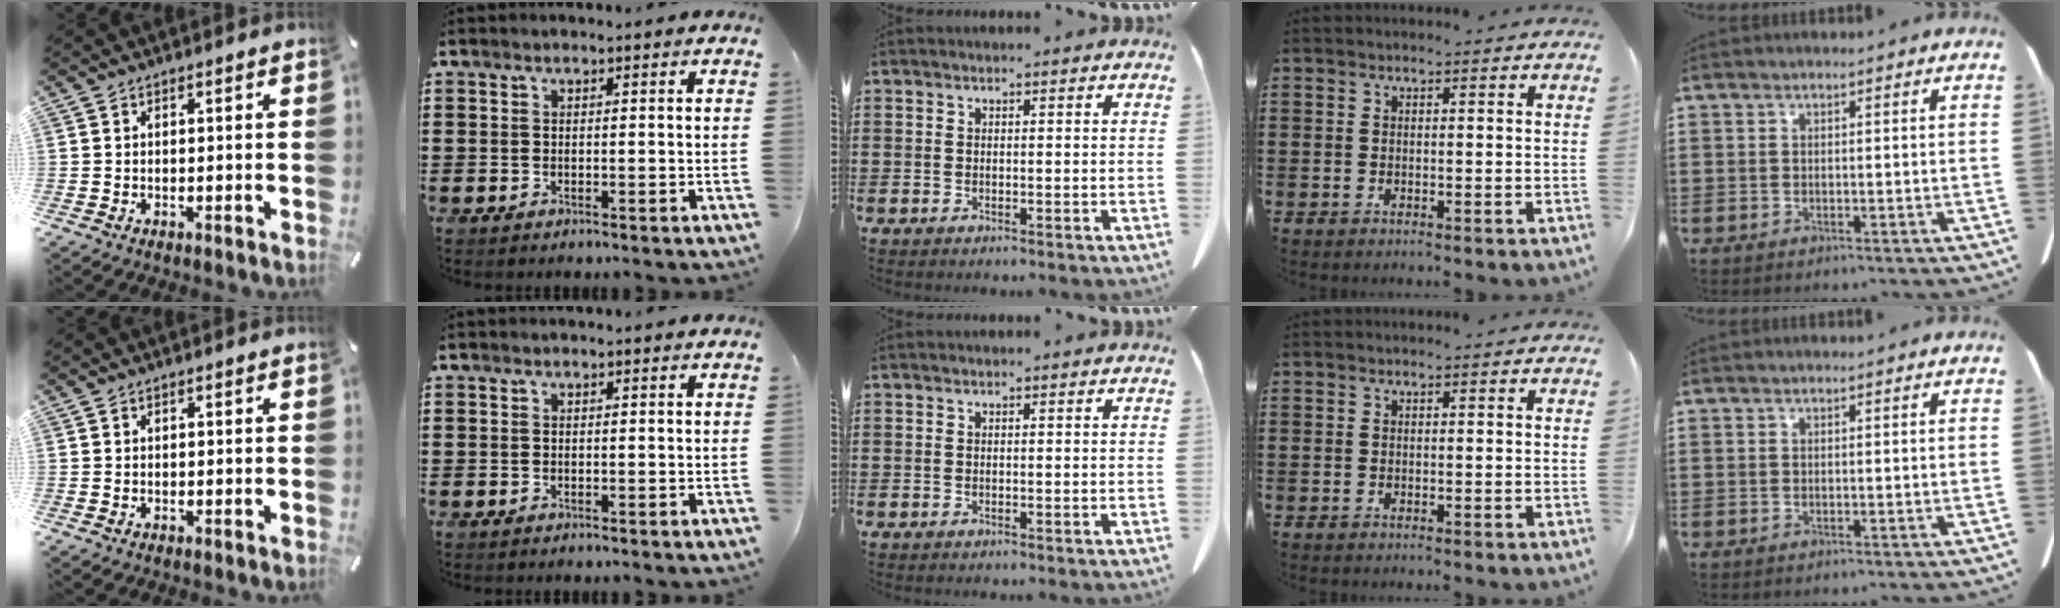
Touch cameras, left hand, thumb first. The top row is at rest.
{}